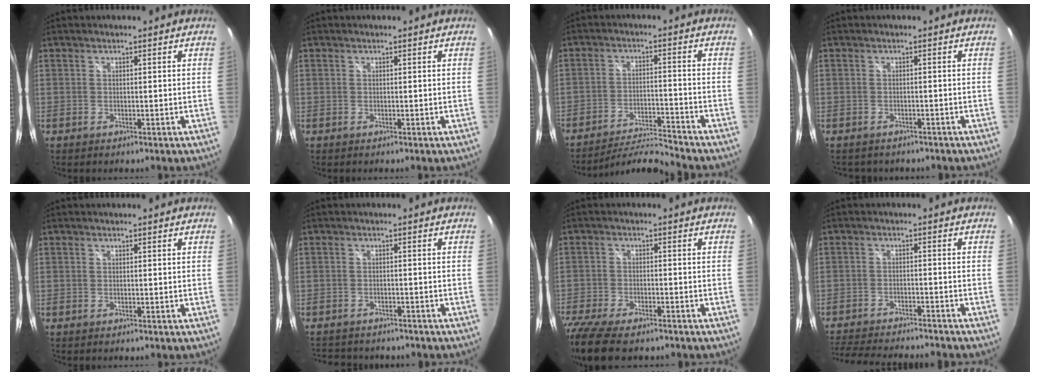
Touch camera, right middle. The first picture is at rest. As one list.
[{"total": 0.0}, {"total": 7.8, "force": [-7.6, -1.5, 0.8], "torque": [-0.039, 0.005, -0.137]}, {"total": 3.4, "force": [-2.8, 1.6, 1.0], "torque": [-0.023, -0.013, -0.036]}, {"total": 0.0}, {"total": 8.0, "force": [-6.9, 3.1, 2.5], "torque": [-0.059, -0.012, -0.099]}, {"total": 13.6, "force": [-10.8, 4.2, 7.0], "torque": [-0.174, -0.052, -0.187]}, {"total": 15.0, "force": [-13.5, 2.2, 6.1], "torque": [-0.134, -0.020, -0.207]}]